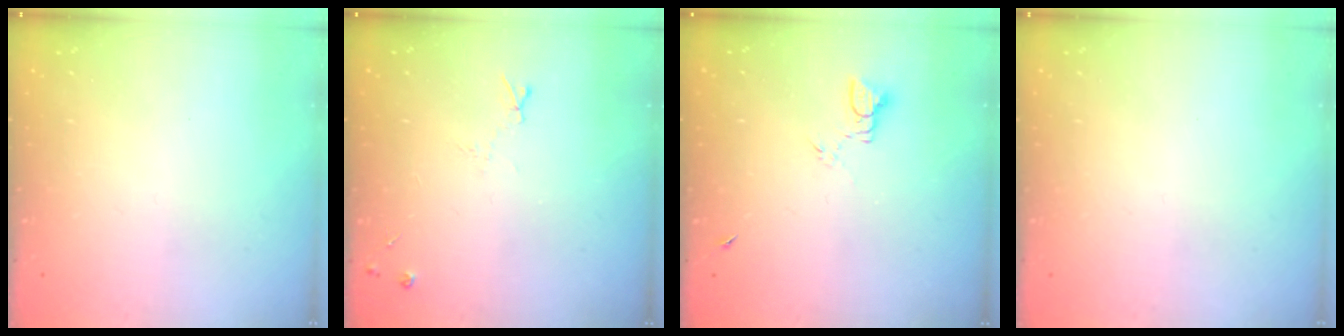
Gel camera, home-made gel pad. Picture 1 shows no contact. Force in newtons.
{"total": 5.2, "press": 5.1, "slide": 0.8}
{"total": 3.3, "press": 3.3, "slide": 0.3}
{"total": 0.0}